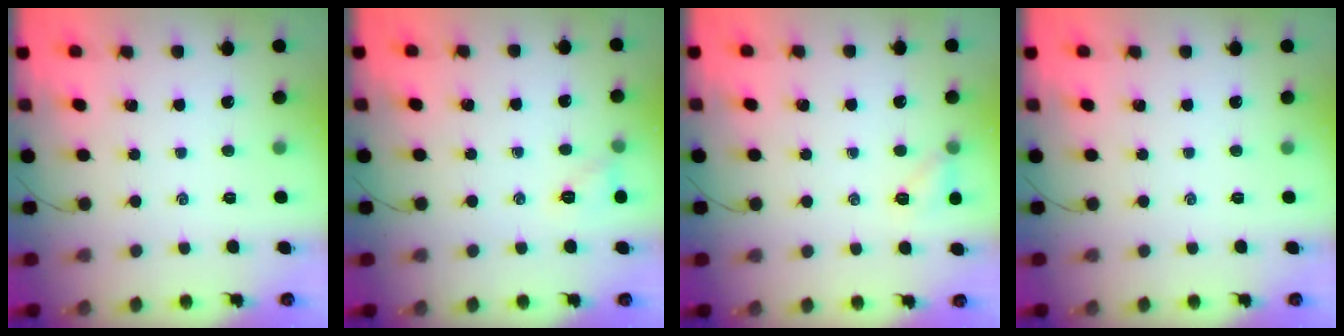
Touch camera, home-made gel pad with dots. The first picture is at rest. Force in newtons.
{"total": 6.3, "press": 6.2, "slide": 1.3}
{"total": 5.2, "press": 4.9, "slide": 1.5}
{"total": 0.0}